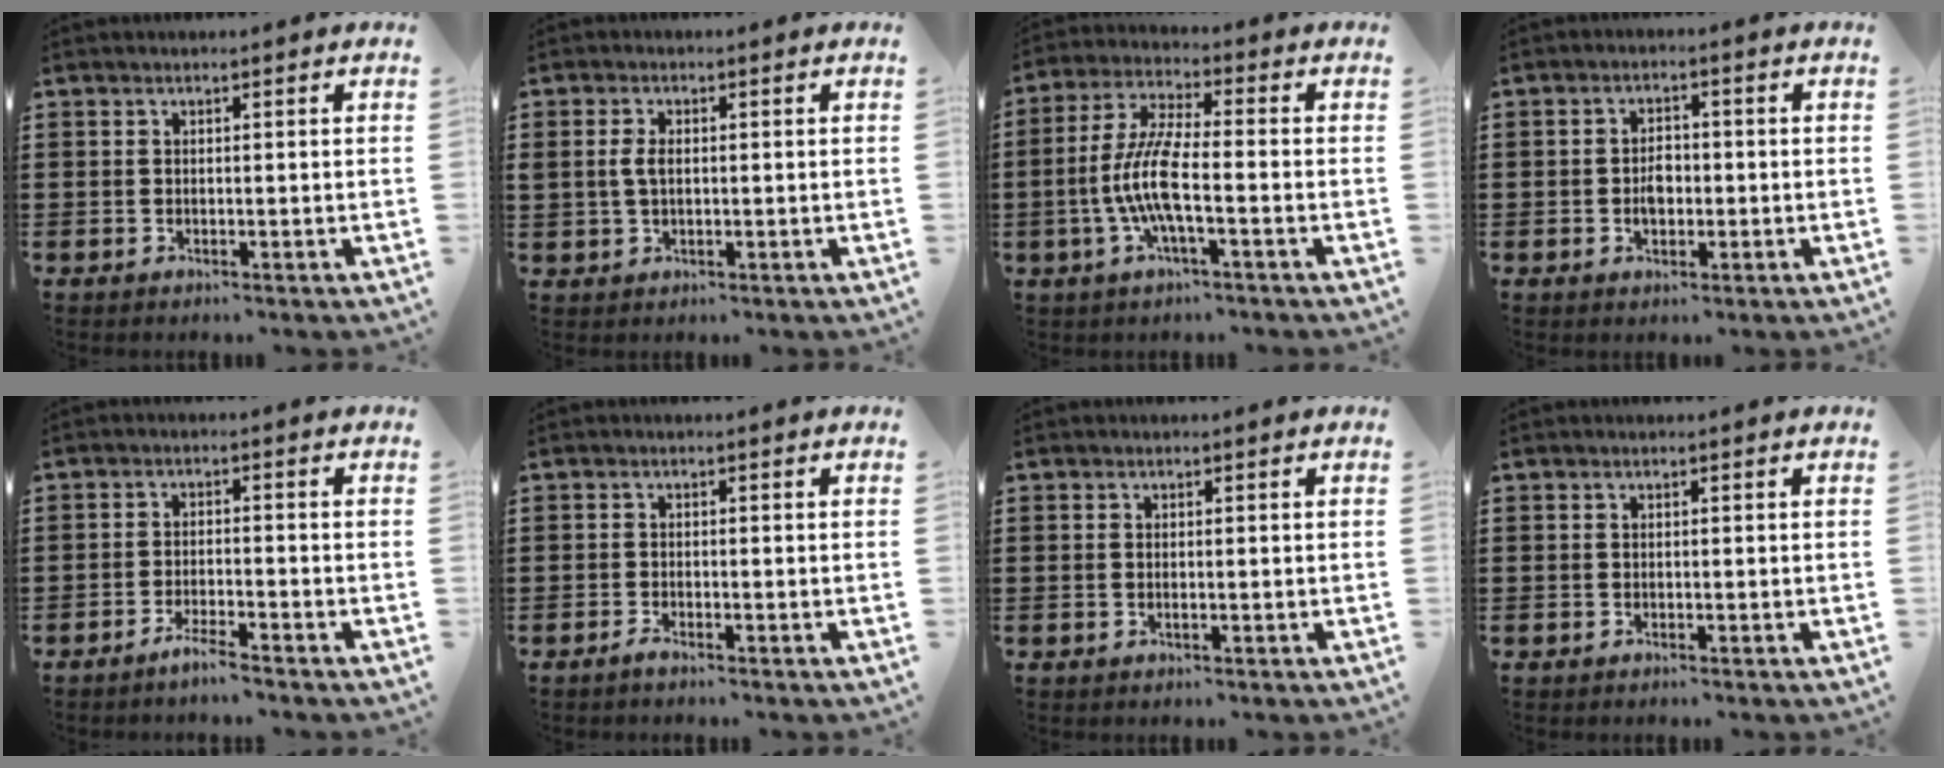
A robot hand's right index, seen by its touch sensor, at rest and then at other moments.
{"total": 2.7, "force": [0.3, 1.6, 2.2], "torque": [-0.055, 0.005, 0.001]}
{"total": 8.7, "force": [-2.4, 2.0, 8.1], "torque": [-0.193, -0.018, -0.055]}
{"total": 2.9, "force": [-0.5, 1.9, 2.1], "torque": [-0.033, 0.002, -0.012]}
{"total": 2.7, "force": [-2.5, -0.2, 1.2], "torque": [-0.020, 0.003, -0.046]}
{"total": 1.1, "force": [-1.0, -0.1, 0.6], "torque": [-0.019, -0.011, -0.019]}
{"total": 0.6, "force": [-0.2, 0.1, 0.6], "torque": [-0.011, -0.005, -0.002]}
{"total": 0.0}